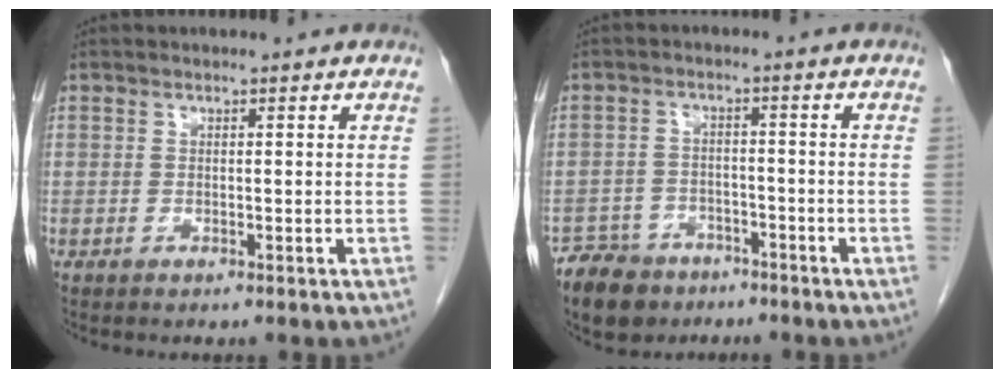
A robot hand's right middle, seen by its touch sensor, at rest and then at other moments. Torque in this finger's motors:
{"motor_torque": [0.47, -0.44, 0.06, 0.01]}